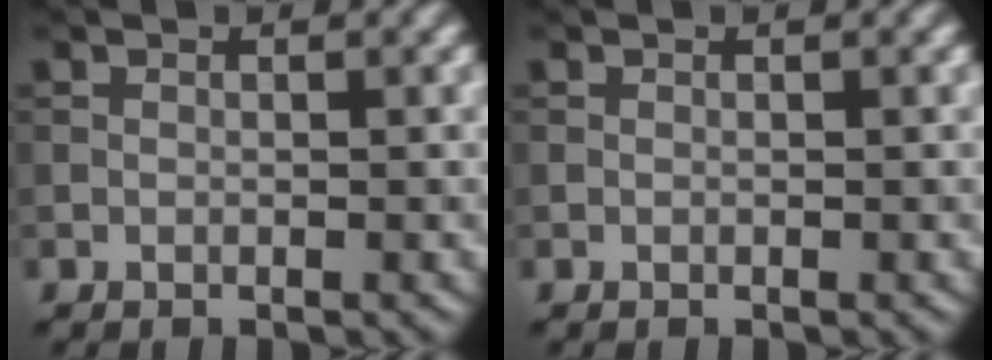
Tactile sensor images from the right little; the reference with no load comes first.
{"total": 0.0}